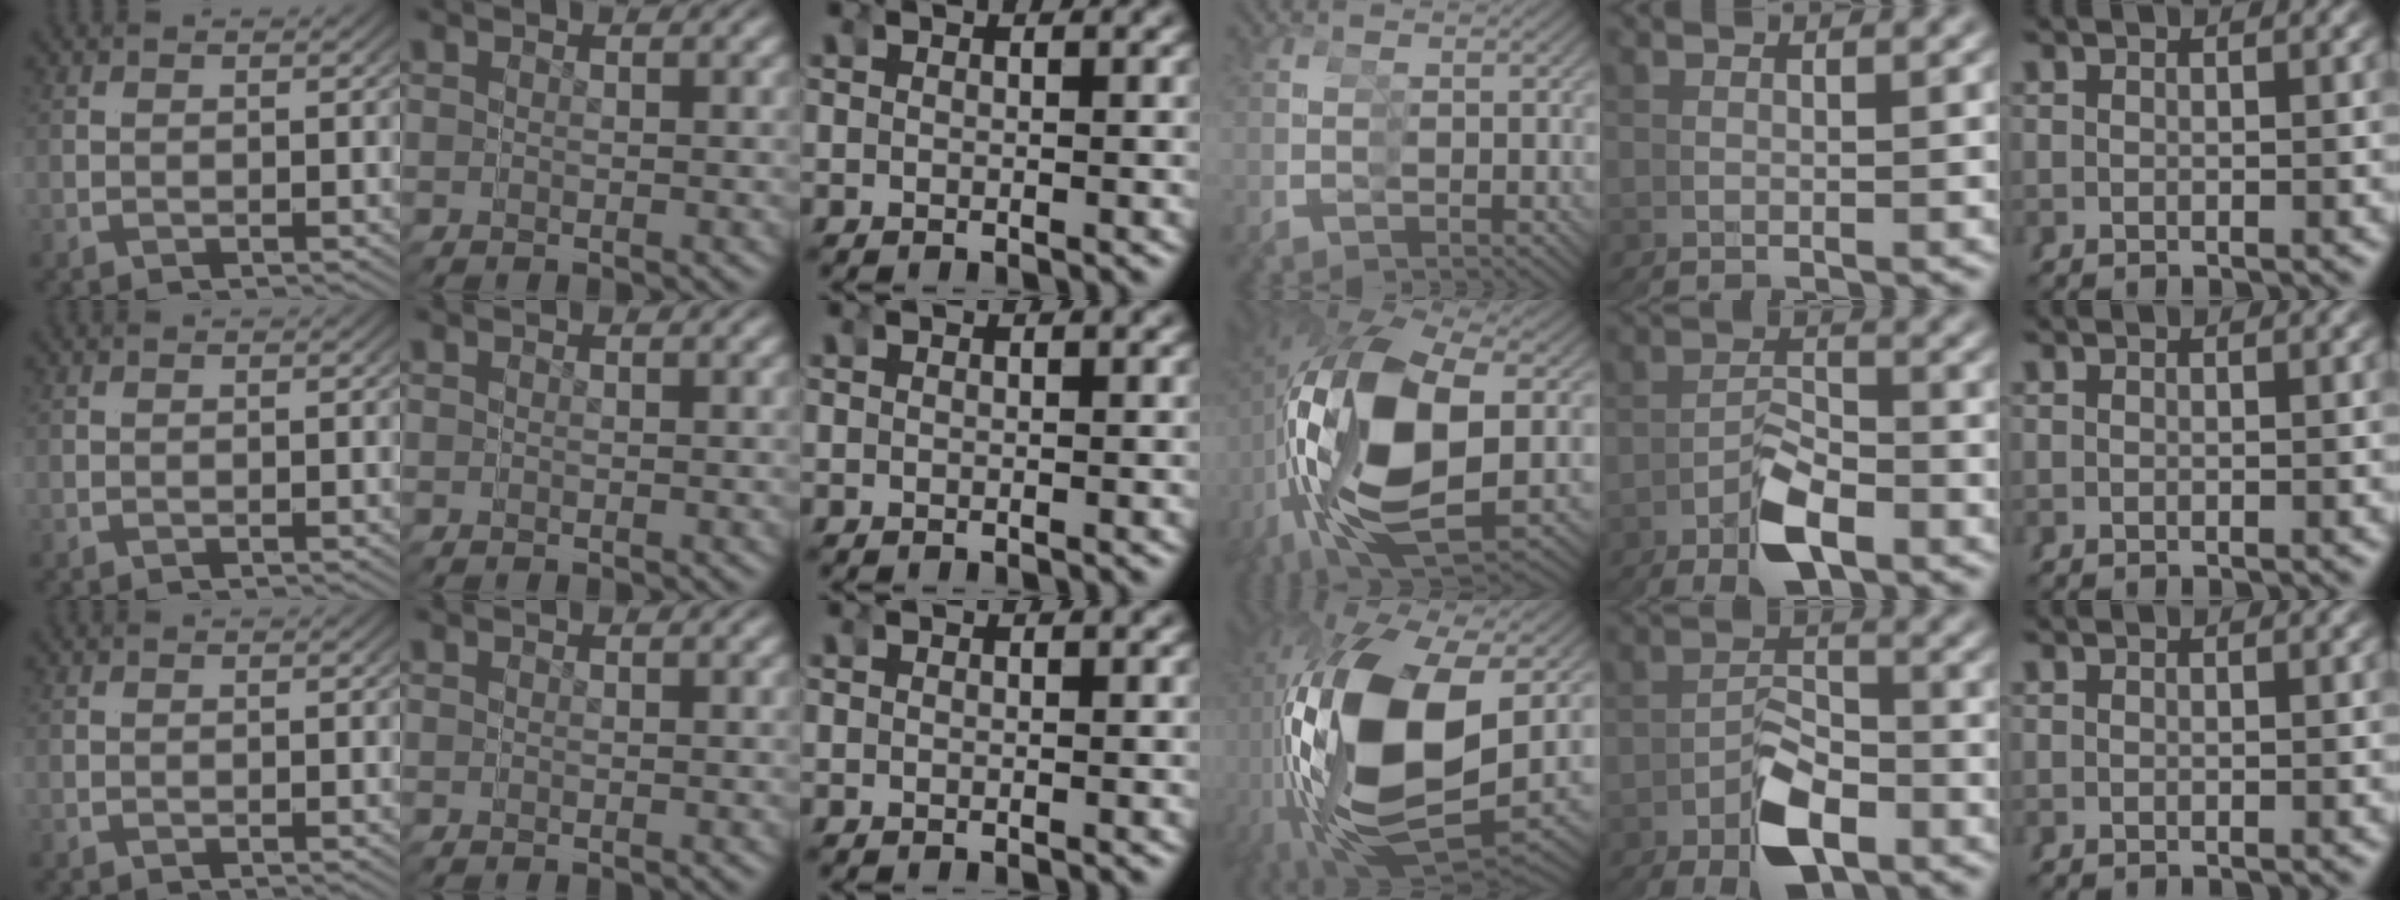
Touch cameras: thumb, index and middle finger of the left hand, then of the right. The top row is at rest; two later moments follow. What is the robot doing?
{"motion": "grasp_and_lifting", "object": "scissors"}